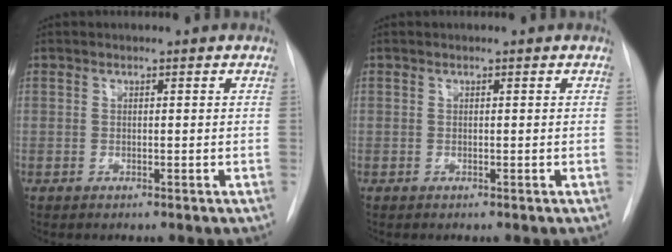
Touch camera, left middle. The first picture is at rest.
{"total": 0.0}